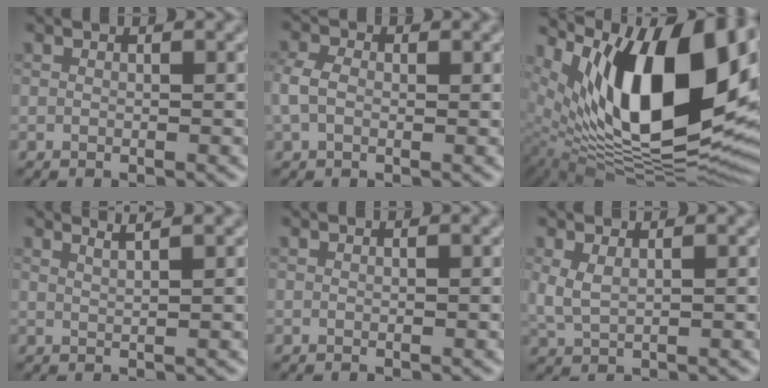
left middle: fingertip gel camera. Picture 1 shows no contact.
{"total": 2.1, "force": [-0.1, 1.6, 1.3], "torque": [-0.044, 0.003, -0.004]}
{"total": 17.3, "force": [5.6, 7.7, 14.4], "torque": [-0.226, -0.005, 0.095]}
{"total": 1.5, "force": [1.3, 0.2, 0.8], "torque": [-0.013, 0.007, 0.013]}
{"total": 0.0}
{"total": 1.4, "force": [0.5, 0.5, 1.2], "torque": [-0.043, -0.005, 0.018]}